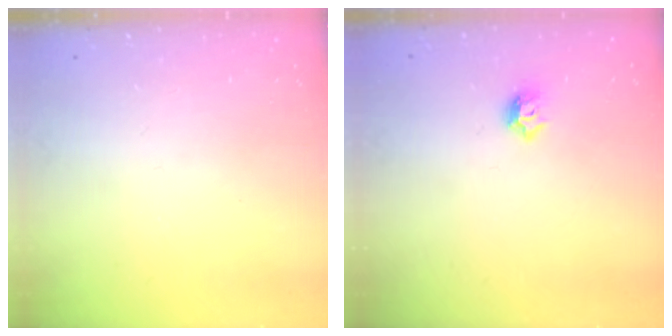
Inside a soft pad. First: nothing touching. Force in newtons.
{"total": 5.6, "press": 5.5, "slide": 0.9}